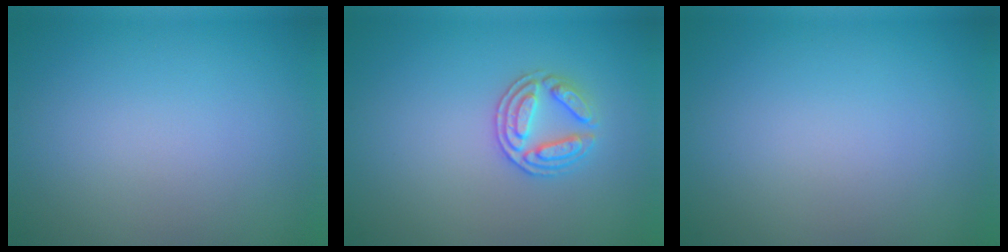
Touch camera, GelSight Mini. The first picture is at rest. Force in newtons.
{"total": 2.8, "press": 2.7, "slide": 0.6}
{"total": 0.0}